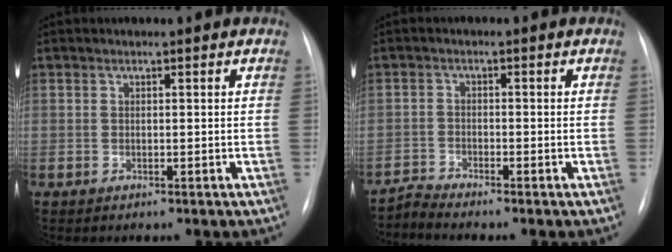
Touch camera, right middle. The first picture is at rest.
{"total": 2.4, "force": [-2.0, -1.0, -0.7], "torque": [0.012, -0.017, -0.044]}